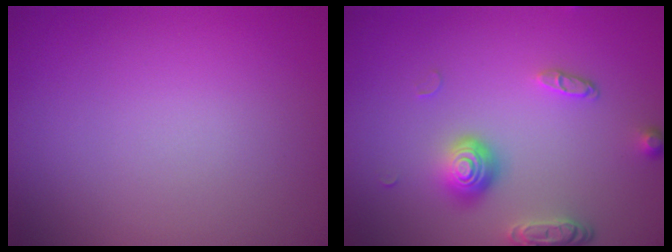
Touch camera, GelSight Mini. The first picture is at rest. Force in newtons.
{"total": 3.7, "press": 2.9, "slide": 2.3}